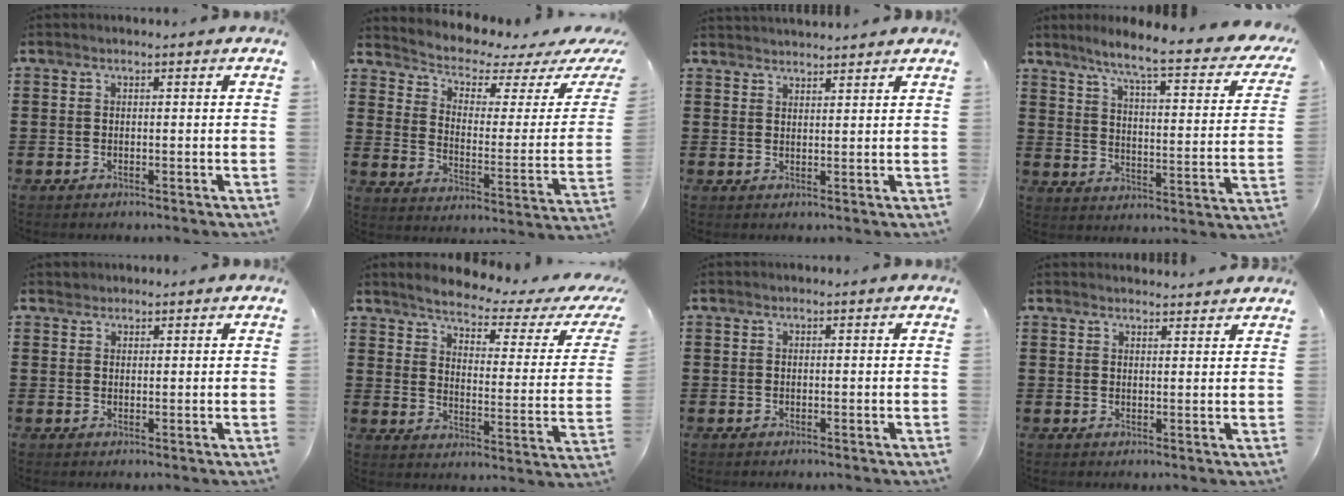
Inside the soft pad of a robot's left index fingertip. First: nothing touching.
{"total": 3.3, "force": [2.6, 1.1, 1.6], "torque": [-0.051, -0.026, 0.039]}
{"total": 2.1, "force": [2.1, -0.3, -0.2], "torque": [-0.003, -0.005, 0.042]}
{"total": 6.8, "force": [5.2, -0.4, 4.4], "torque": [-0.098, -0.044, 0.077]}
{"total": 1.2, "force": [1.1, 0.5, -0.1], "torque": [-0.002, 0.001, 0.022]}
{"total": 3.5, "force": [2.8, 0.1, 2.0], "torque": [-0.059, -0.026, 0.037]}
{"total": 0.0}
{"total": 2.0, "force": [2.0, 0.1, 0.1], "torque": [-0.008, -0.004, 0.040]}